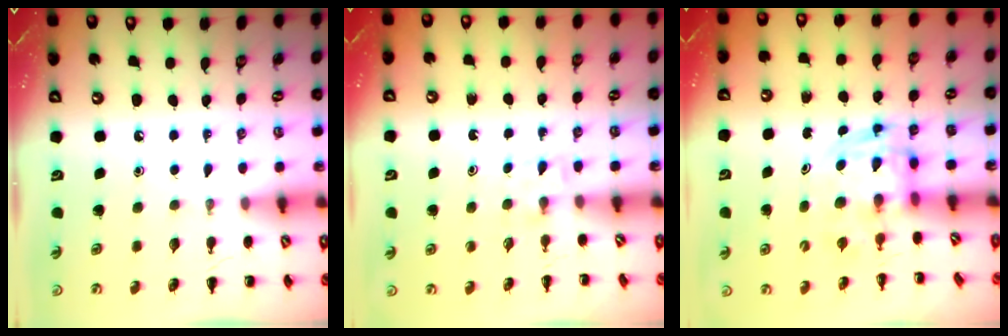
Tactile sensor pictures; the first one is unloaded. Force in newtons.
{"total": 2.2, "press": 2.0, "slide": 0.9}
{"total": 3.4, "press": 3.3, "slide": 0.6}